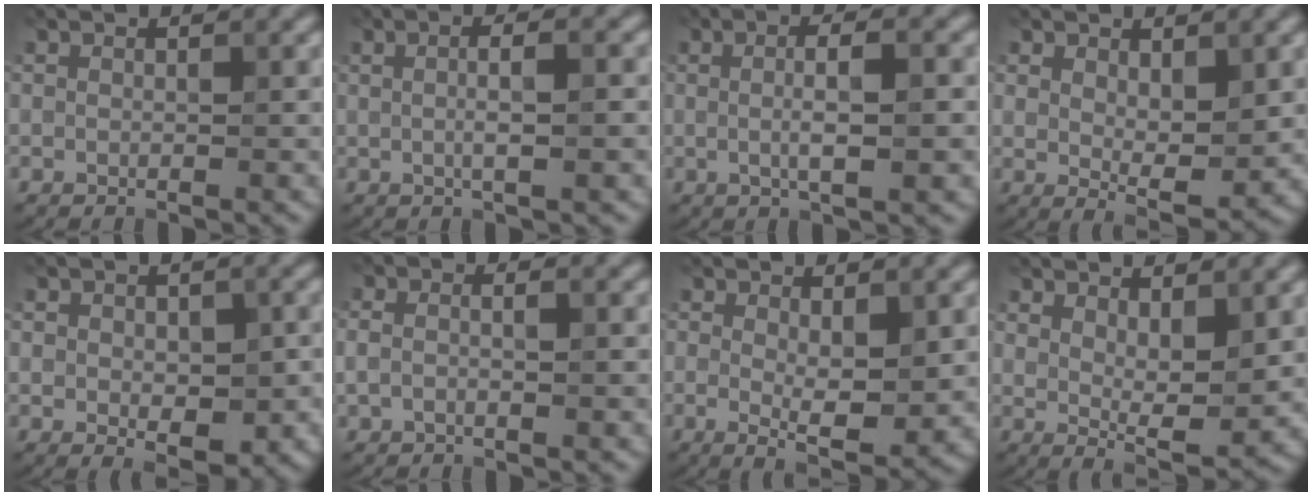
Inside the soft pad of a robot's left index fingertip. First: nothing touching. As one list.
[{"total": 3.7, "force": [0.3, 1.1, 3.5], "torque": [-0.042, 0.000, -0.003]}, {"total": 4.6, "force": [0.1, 1.1, 4.5], "torque": [-0.075, 0.005, 0.002]}, {"total": 4.0, "force": [0.9, 1.7, 3.5], "torque": [-0.057, -0.010, 0.023]}, {"total": 4.9, "force": [-0.5, 2.8, 3.9], "torque": [-0.051, -0.010, -0.002]}, {"total": 2.8, "force": [-0.2, 1.4, 2.5], "torque": [-0.048, 0.003, -0.008]}, {"total": 4.9, "force": [0.0, 1.7, 4.6], "torque": [-0.077, -0.011, 0.004]}, {"total": 4.4, "force": [1.4, 1.6, 3.9], "torque": [-0.066, -0.016, 0.030]}]